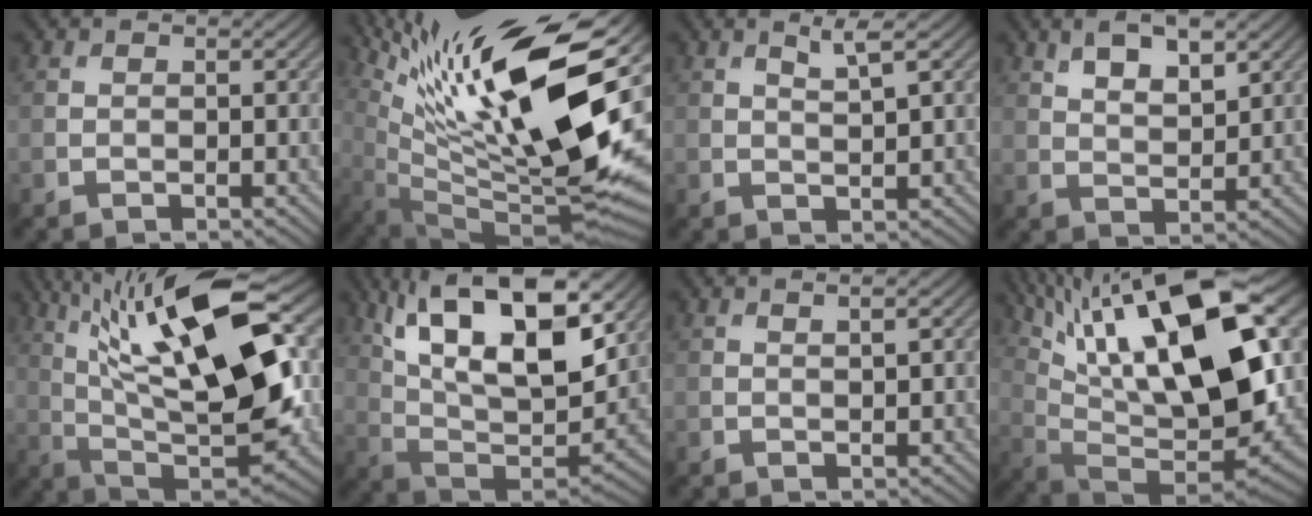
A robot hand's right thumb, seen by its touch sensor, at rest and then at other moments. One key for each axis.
{"total": 19.5, "fx": 7.1, "fy": 5.3, "fz": 17.4, "tx": -0.289, "ty": 0.016, "tz": 0.130}
{"total": 2.5, "fx": 1.4, "fy": 0.2, "fz": 2.0, "tx": -0.045, "ty": 0.002, "tz": 0.029}
{"total": 6.7, "fx": 3.9, "fy": 2.6, "fz": 4.8, "tx": -0.087, "ty": -0.002, "tz": 0.077}
{"total": 18.8, "fx": 5.6, "fy": 6.3, "fz": 16.8, "tx": -0.301, "ty": 0.025, "tz": 0.095}
{"total": 18.6, "fx": 8.9, "fy": 8.1, "fz": 14.1, "tx": -0.277, "ty": 0.024, "tz": 0.144}
{"total": 1.2, "fx": 0.7, "fy": 0.1, "fz": 1.0, "tx": -0.019, "ty": 0.003, "tz": 0.010}
{"total": 21.3, "fx": 8.9, "fy": 7.5, "fz": 17.9, "tx": -0.296, "ty": 0.037, "tz": 0.152}